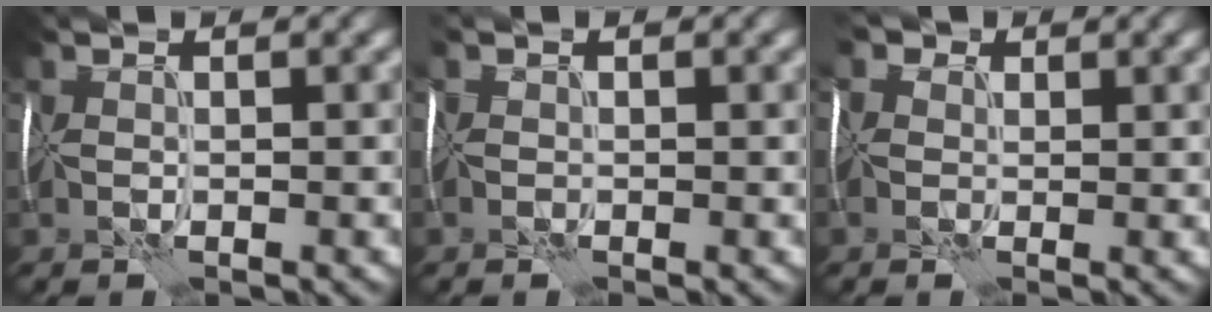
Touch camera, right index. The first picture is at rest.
{"total": 0.8, "force": [-0.4, 0.4, 0.6], "torque": [-0.013, -0.001, -0.012]}
{"total": 3.9, "force": [1.5, 3.0, 2.1], "torque": [-0.056, 0.020, 0.000]}